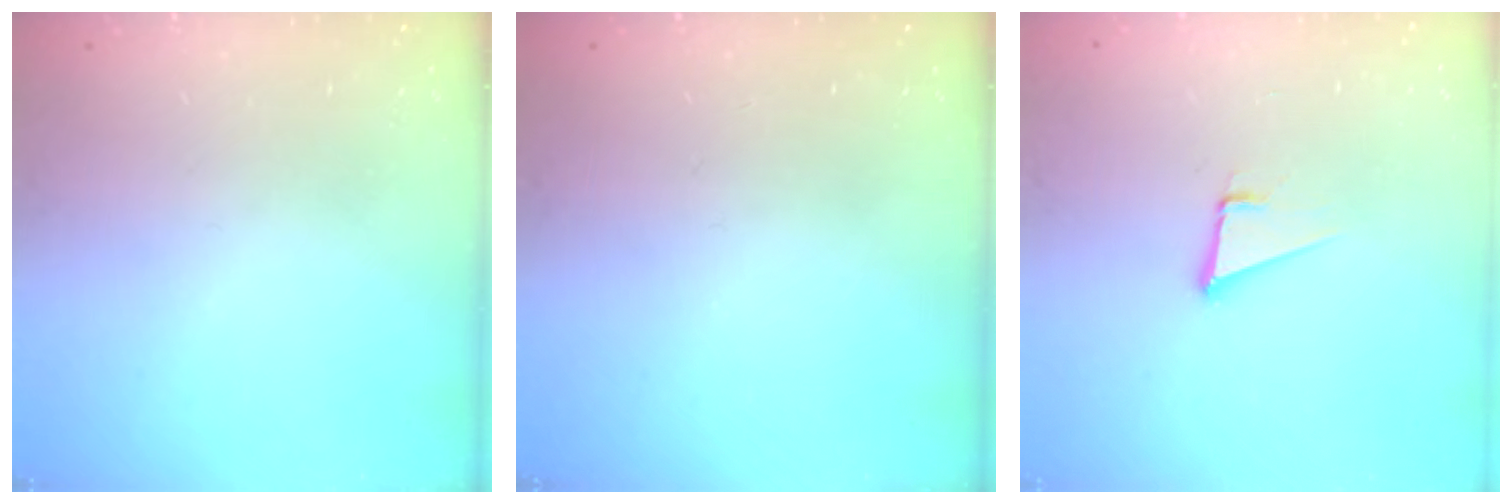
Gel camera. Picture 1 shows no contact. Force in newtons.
{"total": 0.0}
{"total": 4.3, "press": 3.4, "slide": 2.6}